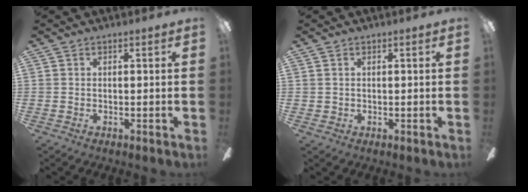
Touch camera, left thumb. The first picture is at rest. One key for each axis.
{"total": 0.9, "fx": 0.3, "fy": 0.8, "fz": 0.1, "tx": -0.004, "ty": 0.004, "tz": 0.005}